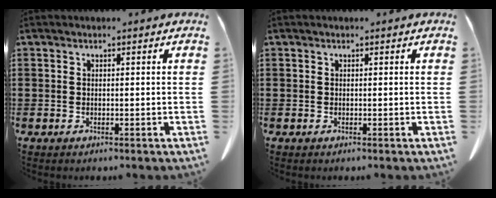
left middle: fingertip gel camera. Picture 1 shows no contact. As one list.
[{"total": 0.0}]